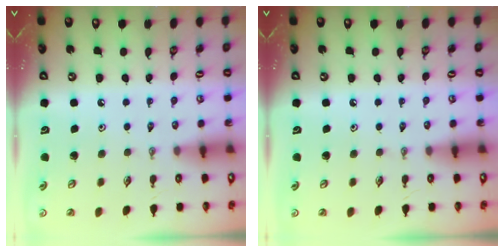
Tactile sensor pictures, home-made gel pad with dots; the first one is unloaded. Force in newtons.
{"total": 0.0}